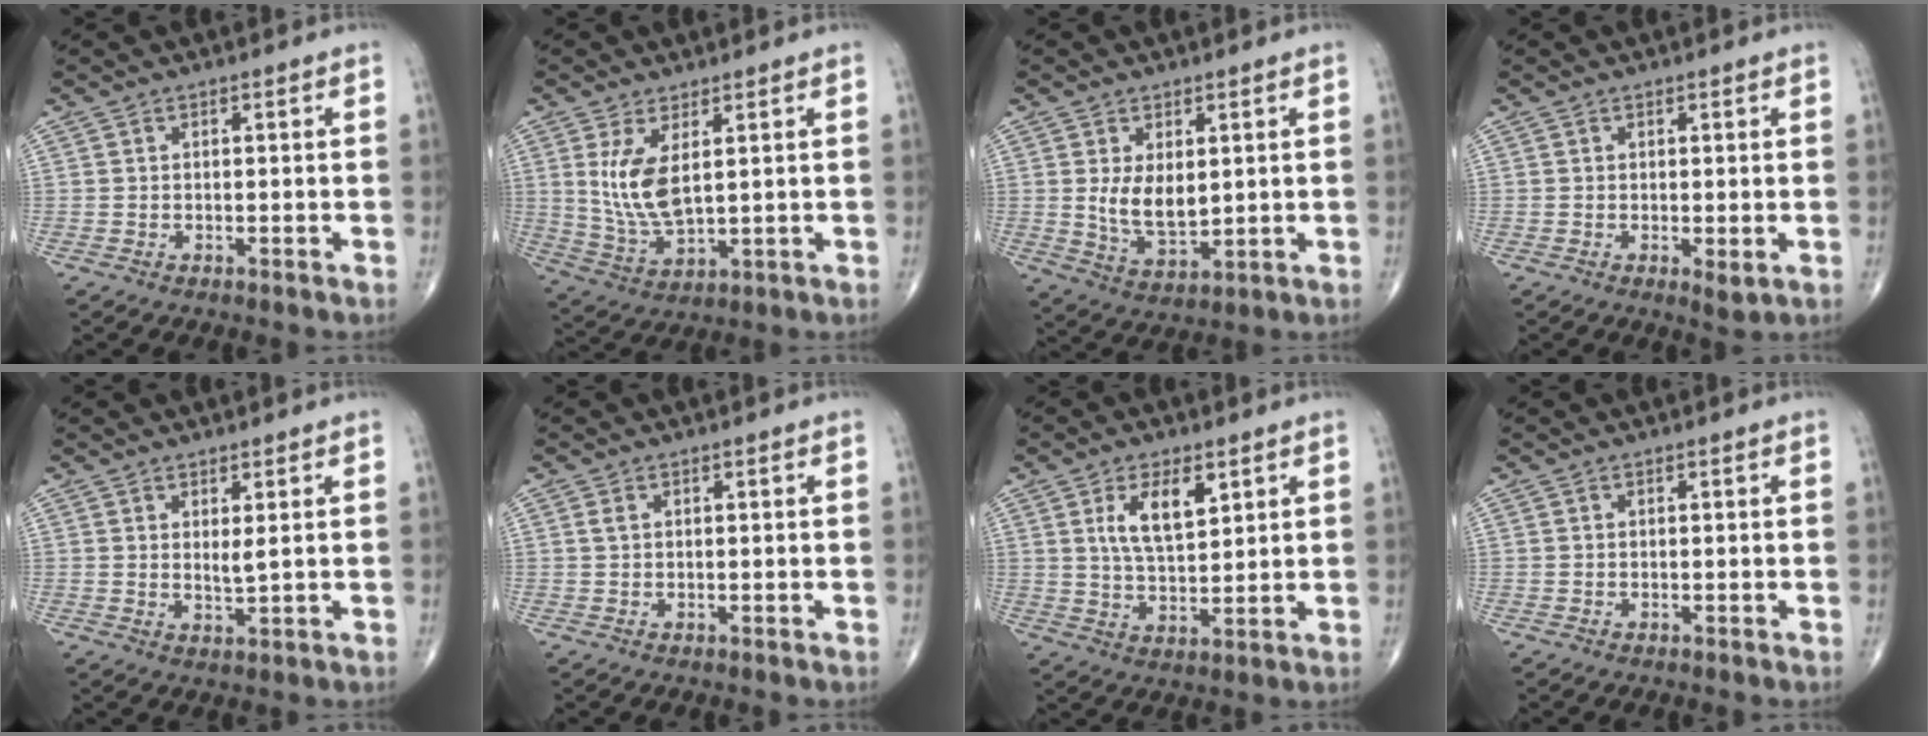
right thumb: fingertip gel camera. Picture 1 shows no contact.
{"total": 9.0, "force": [2.3, 3.8, 7.8], "torque": [-0.158, -0.022, 0.059]}
{"total": 7.5, "force": [1.2, 4.2, 6.0], "torque": [-0.093, -0.022, 0.035]}
{"total": 2.0, "force": [-0.2, 0.6, 1.9], "torque": [-0.031, -0.008, -0.002]}
{"total": 2.3, "force": [0.9, 0.4, 2.1], "torque": [-0.040, -0.014, 0.017]}
{"total": 0.9, "force": [0.4, 0.6, 0.6], "torque": [-0.016, 0.006, 0.009]}
{"total": 8.5, "force": [3.5, 3.8, 6.7], "torque": [-0.105, -0.020, 0.069]}
{"total": 0.0}